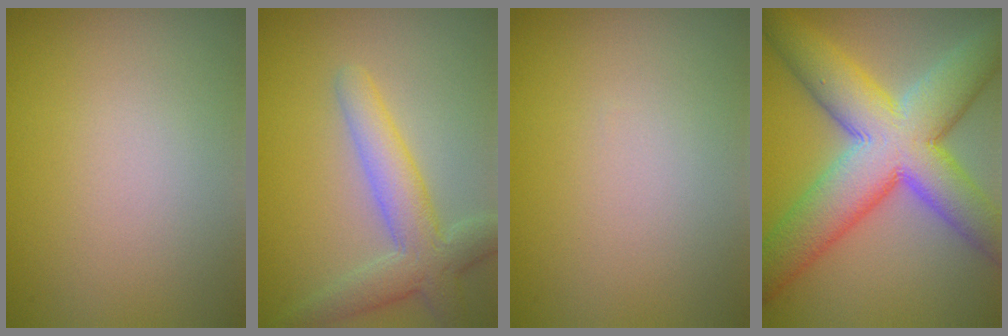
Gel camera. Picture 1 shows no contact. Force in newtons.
{"total": 4.6, "press": 4.6, "slide": 0.5}
{"total": 0.0}
{"total": 12.2, "press": 12.2, "slide": 0.5}